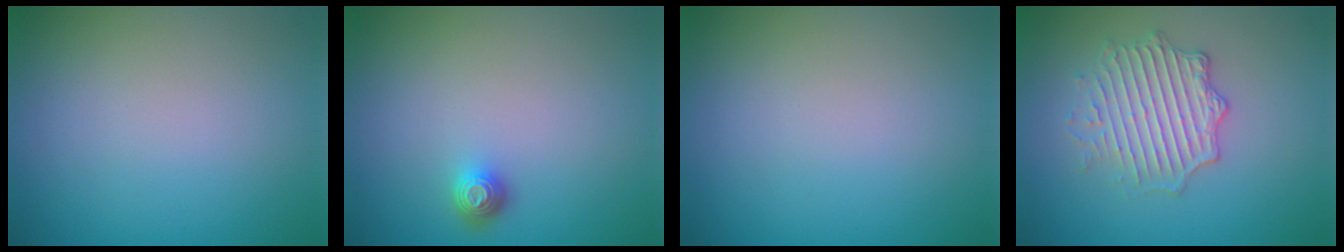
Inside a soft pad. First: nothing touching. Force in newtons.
{"total": 1.3, "press": 1.1, "slide": 0.8}
{"total": 0.0}
{"total": 3.7, "press": 3.4, "slide": 1.6}